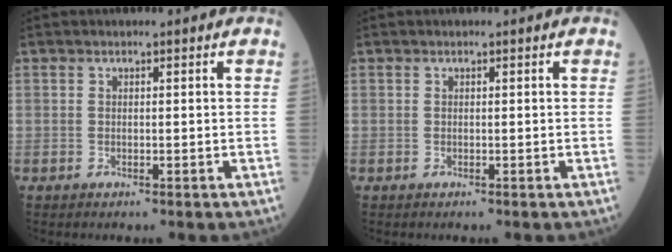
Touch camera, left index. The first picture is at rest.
{"total": 0.0}